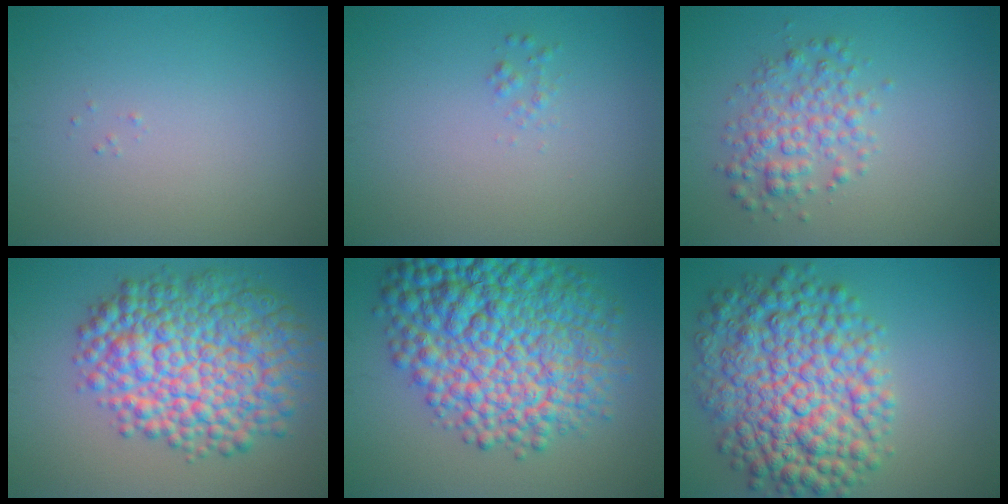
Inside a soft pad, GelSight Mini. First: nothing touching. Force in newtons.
{"total": 0.7, "press": 0.7, "slide": 0.0}
{"total": 3.4, "press": 3.4, "slide": 0.1}
{"total": 11.6, "press": 11.5, "slide": 0.3}
{"total": 13.9, "press": 13.9, "slide": 0.4}
{"total": 10.6, "press": 10.6, "slide": 0.1}